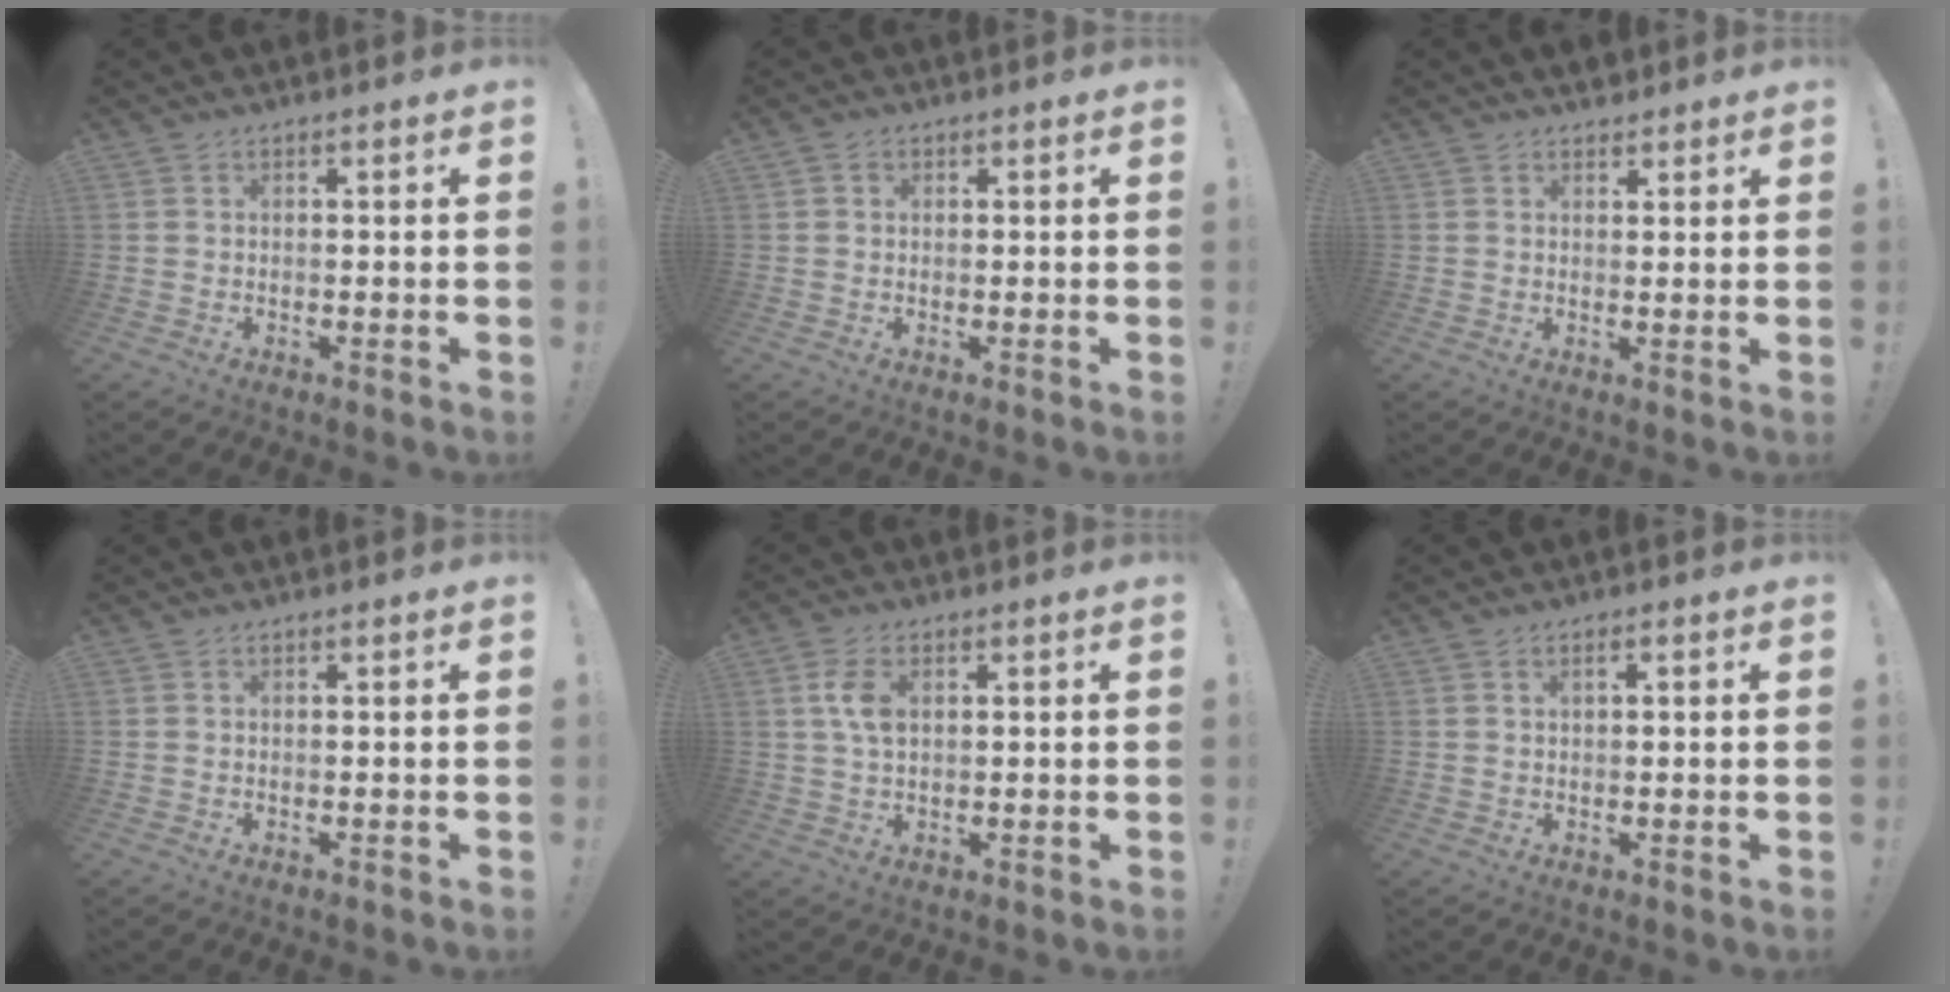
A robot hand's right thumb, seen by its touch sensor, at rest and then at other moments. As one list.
[{"total": 1.1, "force": [0.4, 1.0, 0.2], "torque": [0.002, 0.001, 0.005]}, {"total": 2.2, "force": [1.8, 1.0, 0.4], "torque": [0.010, -0.015, 0.031]}, {"total": 0.0}, {"total": 6.0, "force": [1.4, 3.5, 4.7], "torque": [-0.092, -0.003, 0.021]}, {"total": 1.5, "force": [0.5, 0.7, 1.3], "torque": [-0.021, 0.003, 0.006]}]